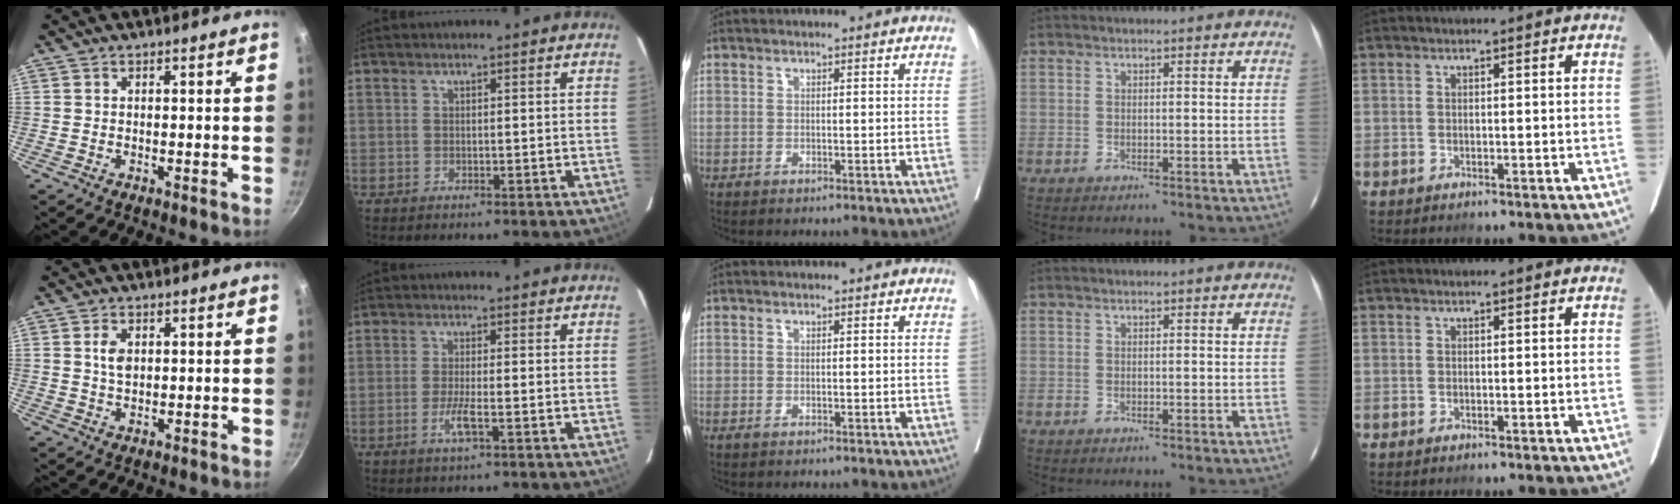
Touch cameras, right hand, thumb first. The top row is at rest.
{"thumb": {"total": 3.1, "force": [0.6, 1.9, 2.3], "torque": [-0.037, -0.003, 0.012]}, "index": {"total": 3.2, "force": [-1.3, 0.1, 2.9], "torque": [-0.061, -0.005, -0.026]}}